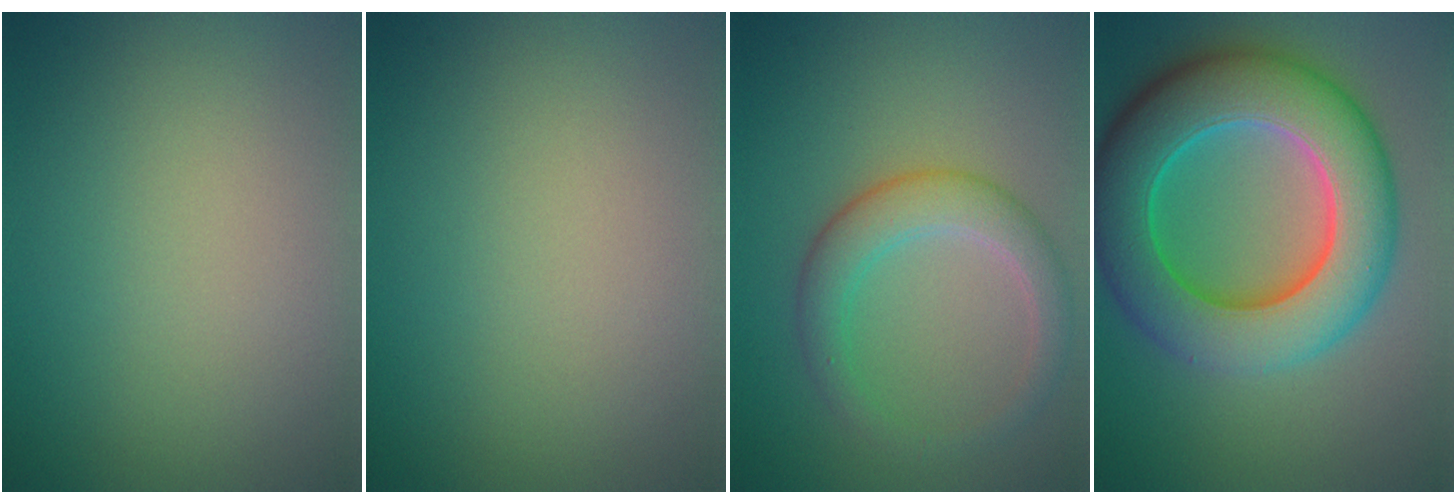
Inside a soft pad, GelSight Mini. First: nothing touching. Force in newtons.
{"total": 0.0}
{"total": 3.8, "press": 3.8, "slide": 0.2}
{"total": 11.9, "press": 11.9, "slide": 0.4}